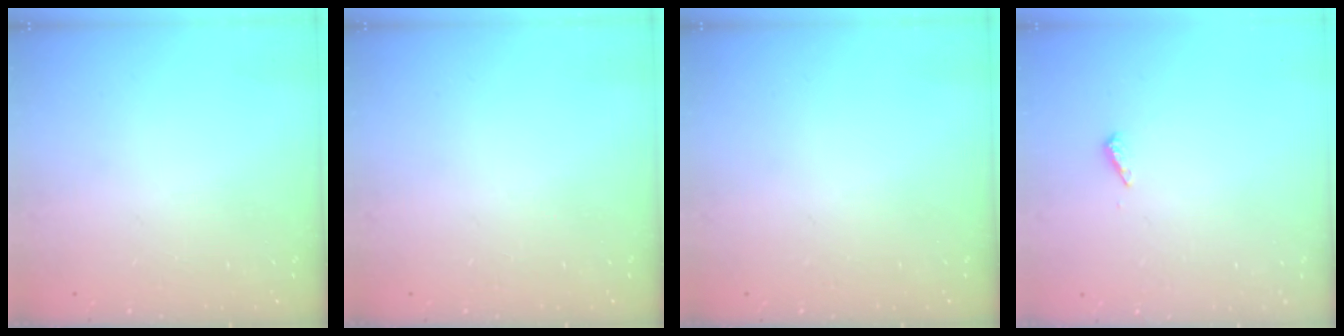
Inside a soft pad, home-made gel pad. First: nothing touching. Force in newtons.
{"total": 0.0}
{"total": 0.0}
{"total": 4.3, "press": 4.2, "slide": 0.6}